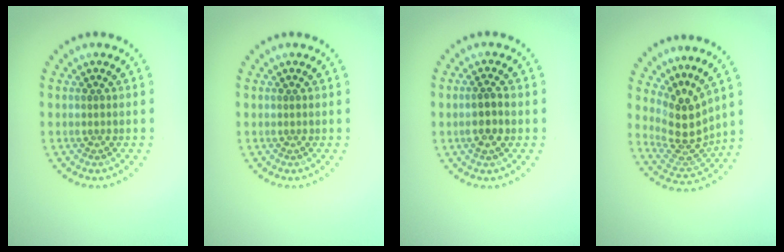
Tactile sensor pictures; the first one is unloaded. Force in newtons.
{"total": 0.0}
{"total": 2.2, "press": 2.1, "slide": 0.7}
{"total": 4.1, "press": 3.2, "slide": 2.6}